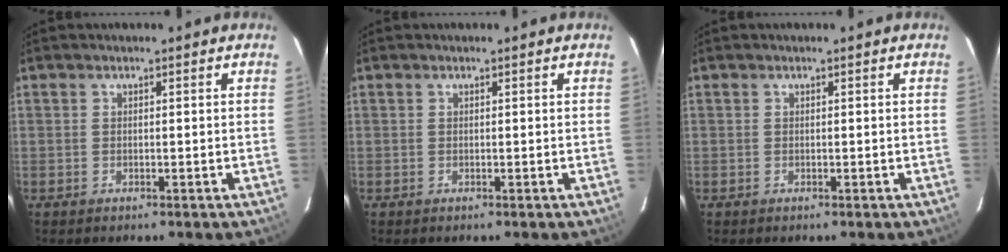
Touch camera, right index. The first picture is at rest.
{"total": 0.0}
{"total": 0.0}